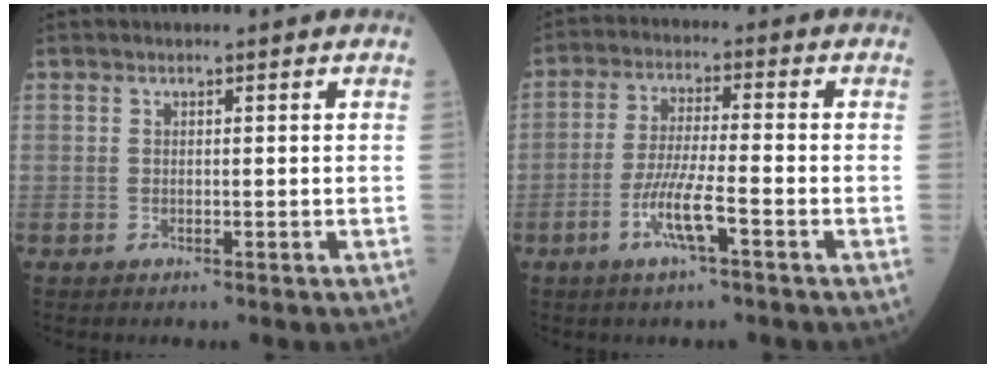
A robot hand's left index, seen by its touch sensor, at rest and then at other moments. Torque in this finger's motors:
{"motor_torque": [0.64, 0.13, 0.26, 0.12]}